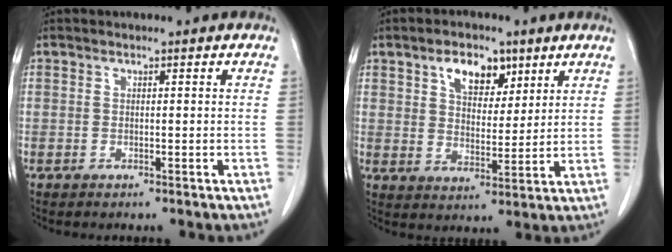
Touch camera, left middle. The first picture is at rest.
{"total": 7.1, "force": [4.0, 4.0, 4.4], "torque": [-0.071, 0.009, 0.070]}